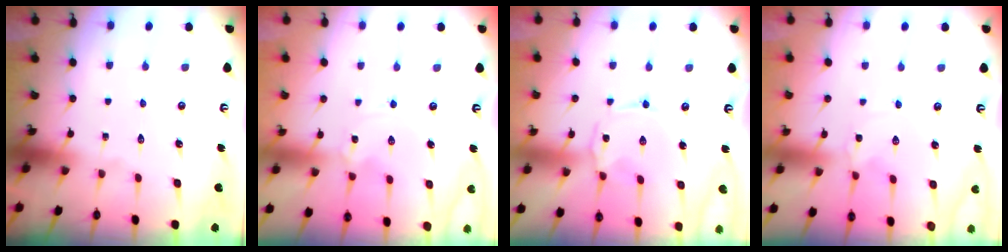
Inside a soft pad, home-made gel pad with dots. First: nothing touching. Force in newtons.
{"total": 0.7, "press": 0.6, "slide": 0.3}
{"total": 1.1, "press": 1.0, "slide": 0.4}
{"total": 0.0}